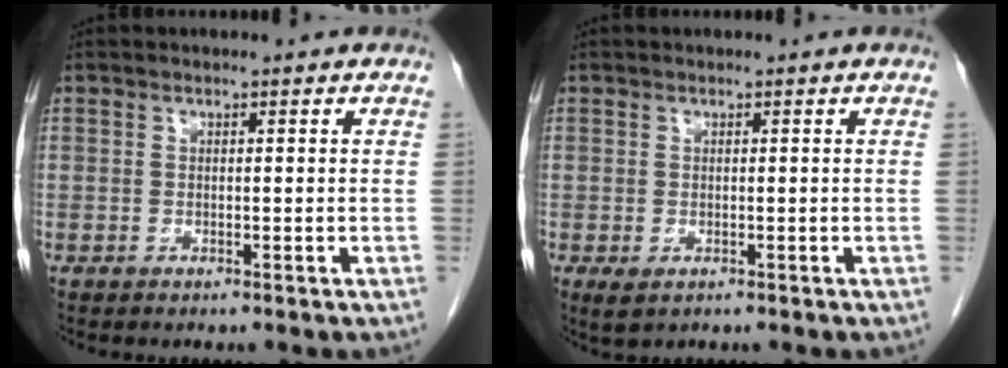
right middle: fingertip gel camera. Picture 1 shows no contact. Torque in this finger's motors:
{"motor_torque": [0.94, -0.46, 0.11, 0.04]}